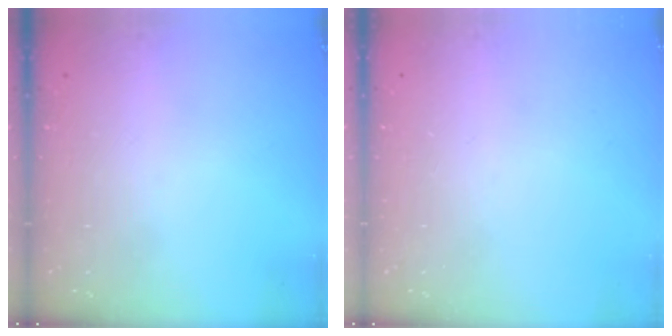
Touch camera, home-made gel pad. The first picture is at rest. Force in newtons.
{"total": 0.0}